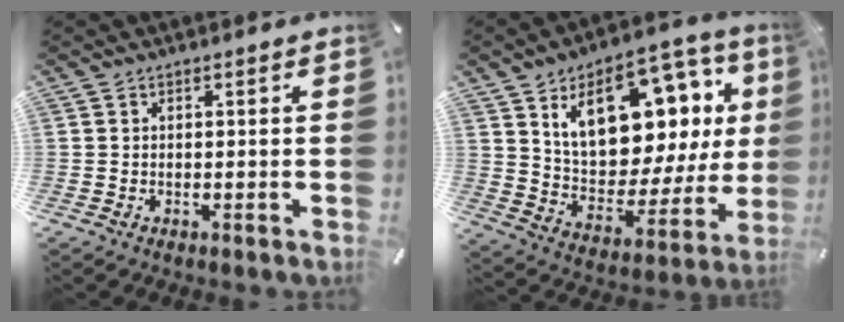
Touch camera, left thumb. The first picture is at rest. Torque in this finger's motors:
{"motor_torque": [2.43, 2.58, 1.54, -1.23, 0.19]}